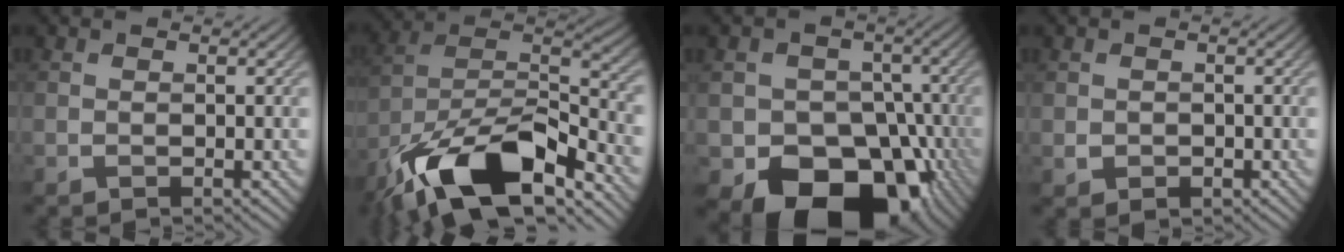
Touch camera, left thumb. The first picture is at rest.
{"total": 17.6, "force": [-11.5, 6.9, 11.5], "torque": [-0.229, -0.022, -0.210]}
{"total": 16.2, "force": [-8.1, 11.6, 7.8], "torque": [-0.109, -0.036, -0.134]}
{"total": 1.4, "force": [-0.3, 1.3, 0.4], "torque": [-0.009, -0.008, -0.005]}